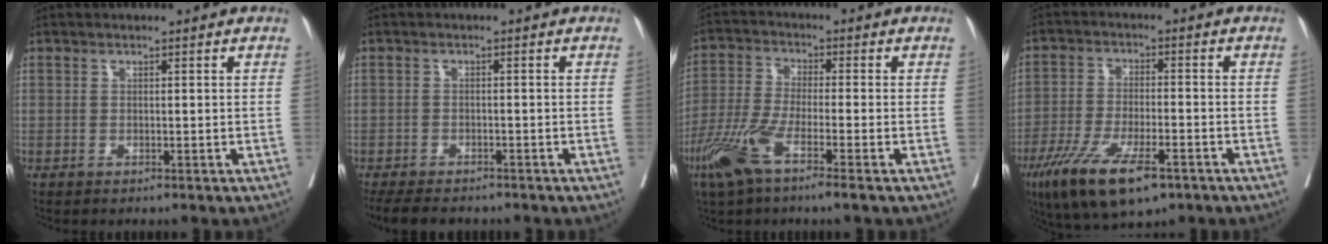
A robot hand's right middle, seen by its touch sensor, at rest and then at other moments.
{"total": 8.6, "force": [-7.3, 2.9, 3.6], "torque": [-0.057, -0.008, -0.106]}
{"total": 8.3, "force": [-4.7, 0.7, 6.8], "torque": [-0.152, -0.016, -0.098]}
{"total": 12.5, "force": [-7.5, 3.5, 9.4], "torque": [-0.174, -0.025, -0.125]}